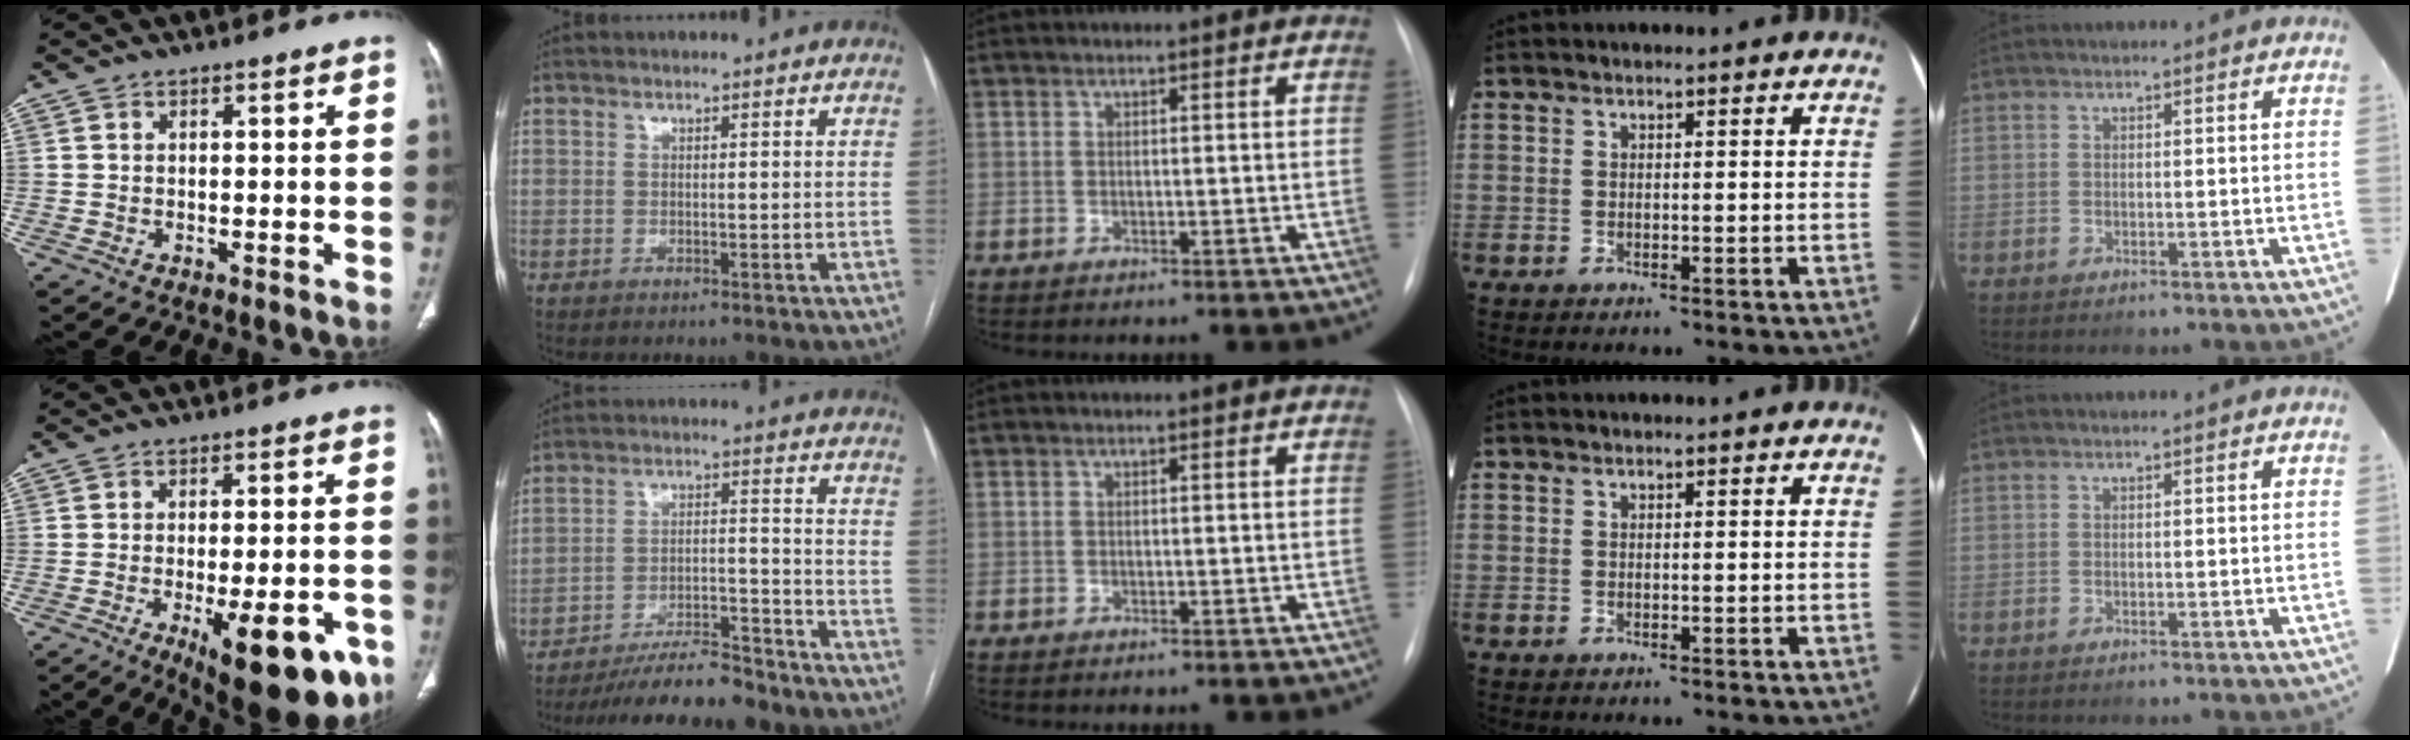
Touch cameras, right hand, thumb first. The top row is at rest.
{"thumb": {"total": 18.0, "force": [-8.3, 6.5, 14.6], "torque": [-0.142, 0.016, -0.101]}, "index": {"total": 12.1, "force": [-10.8, 1.7, 5.1], "torque": [-0.075, 0.004, -0.178]}}